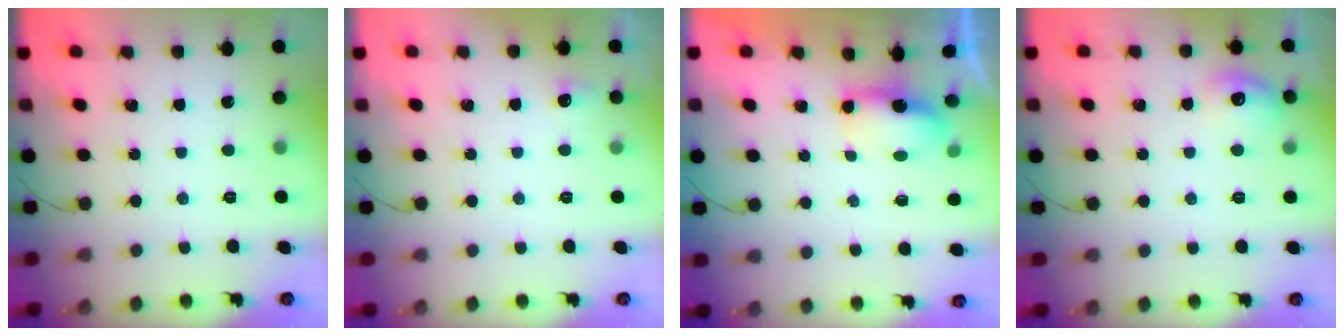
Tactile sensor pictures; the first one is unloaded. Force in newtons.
{"total": 4.0, "press": 3.6, "slide": 1.8}
{"total": 4.8, "press": 4.8, "slide": 0.3}
{"total": 9.1, "press": 9.0, "slide": 1.5}